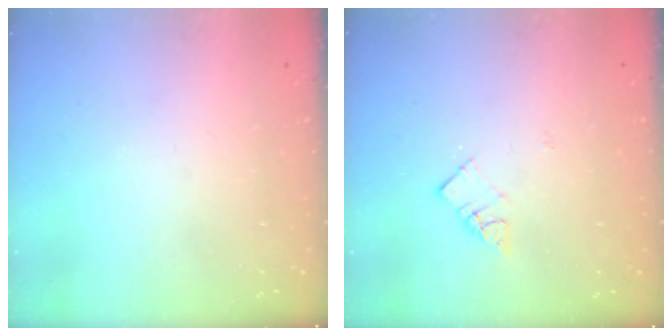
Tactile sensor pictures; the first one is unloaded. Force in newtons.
{"total": 5.4, "press": 5.4, "slide": 0.1}